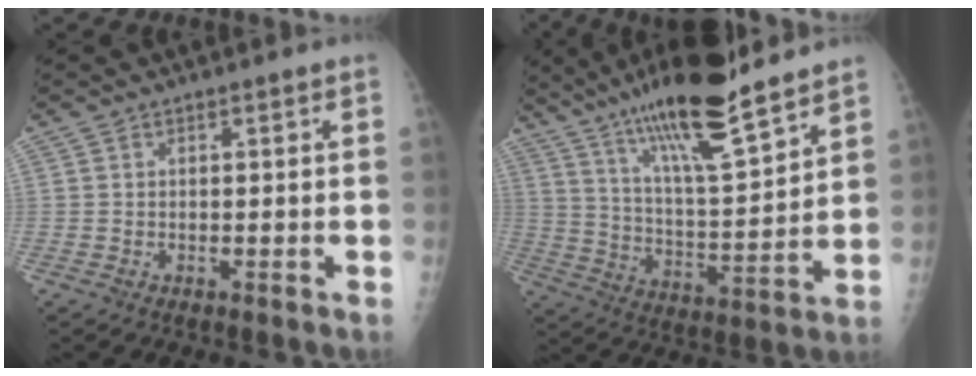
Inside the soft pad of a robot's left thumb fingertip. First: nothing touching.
{"total": 18.7, "force": [13.9, 3.3, 12.1], "torque": [-0.190, -0.071, 0.241]}